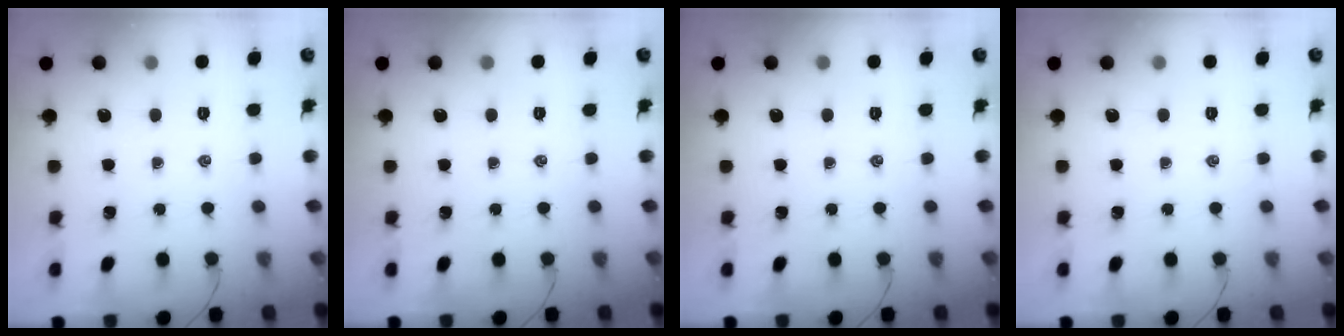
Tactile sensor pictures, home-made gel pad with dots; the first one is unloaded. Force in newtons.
{"total": 0.0}
{"total": 0.0}
{"total": 0.0}